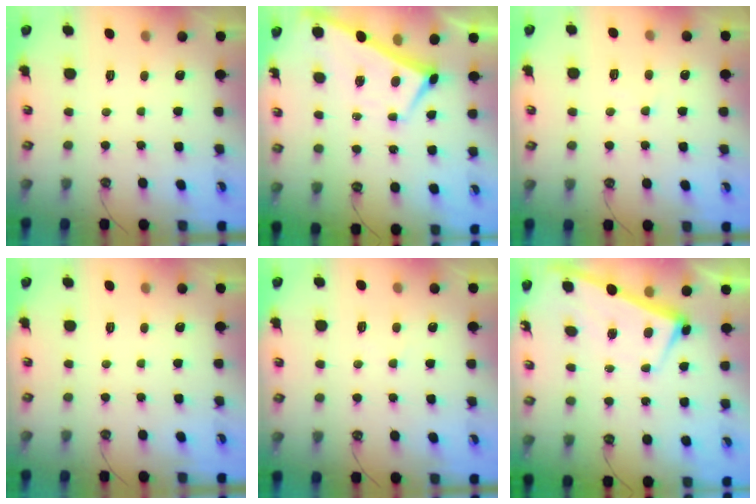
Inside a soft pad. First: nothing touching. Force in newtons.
{"total": 1.9, "press": 1.9, "slide": 0.2}
{"total": 4.9, "press": 4.9, "slide": 0.4}
{"total": 0.0}
{"total": 3.0, "press": 3.0, "slide": 0.4}
{"total": 2.4, "press": 2.3, "slide": 0.7}